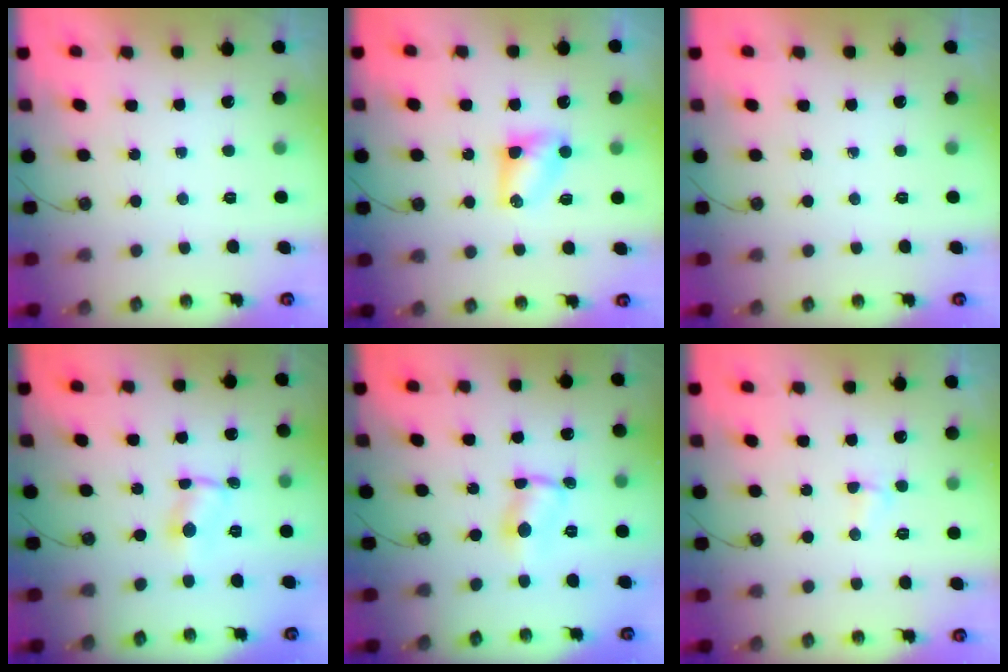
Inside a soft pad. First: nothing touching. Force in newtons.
{"total": 4.8, "press": 4.7, "slide": 0.4}
{"total": 0.0}
{"total": 1.0, "press": 1.0, "slide": 0.1}
{"total": 1.6, "press": 1.5, "slide": 0.1}
{"total": 3.6, "press": 3.6, "slide": 0.5}